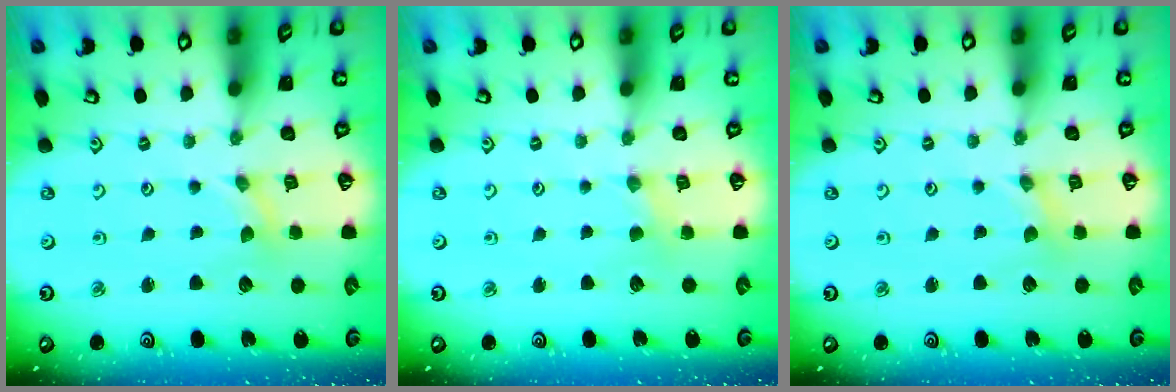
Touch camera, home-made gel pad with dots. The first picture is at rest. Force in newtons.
{"total": 1.8, "press": 1.7, "slide": 0.4}
{"total": 0.0}